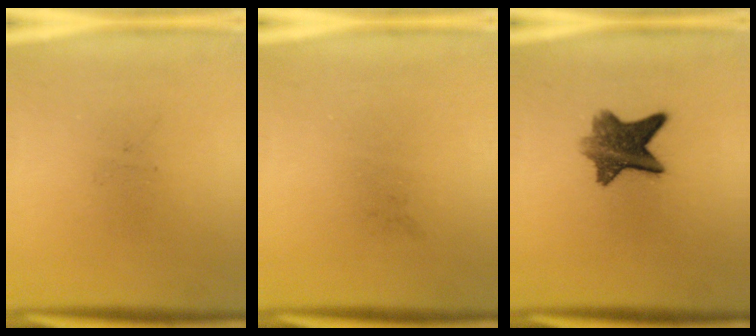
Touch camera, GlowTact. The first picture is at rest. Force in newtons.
{"total": 0.0}
{"total": 8.0}